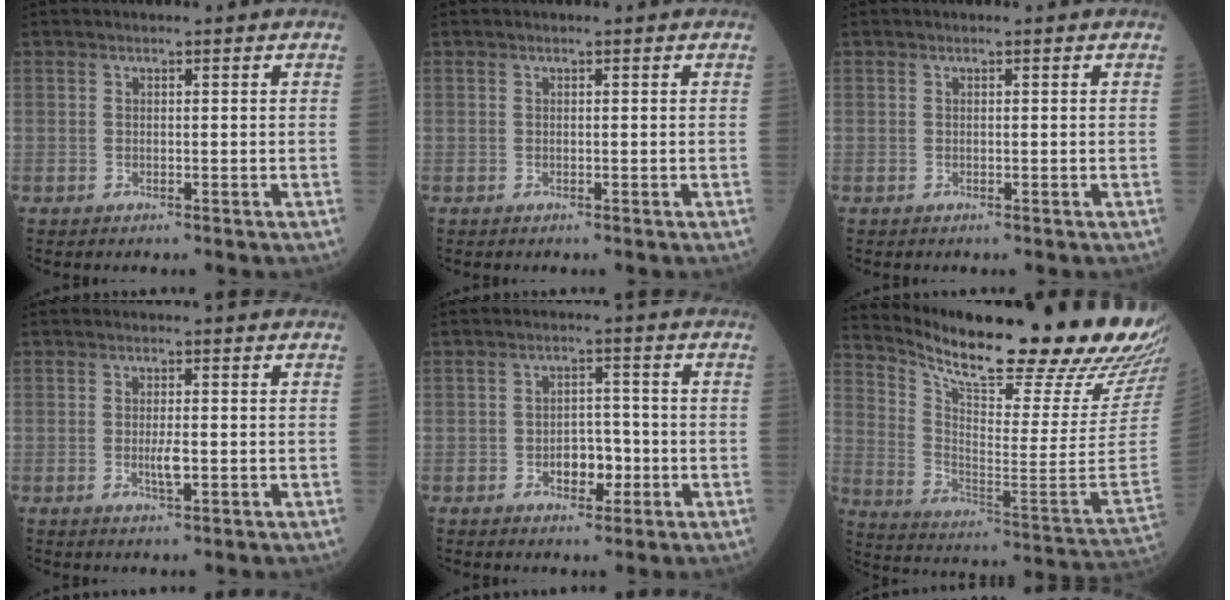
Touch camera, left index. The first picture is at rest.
{"total": 0.0}
{"total": 0.0}
{"total": 2.2, "force": [-0.2, 0.4, 2.1], "torque": [-0.043, -0.003, -0.001]}
{"total": 4.2, "force": [-1.4, 2.4, 3.1], "torque": [-0.045, 0.007, -0.019]}
{"total": 29.3, "force": [25.5, 0.9, 14.4], "torque": [-0.249, -0.116, 0.351]}